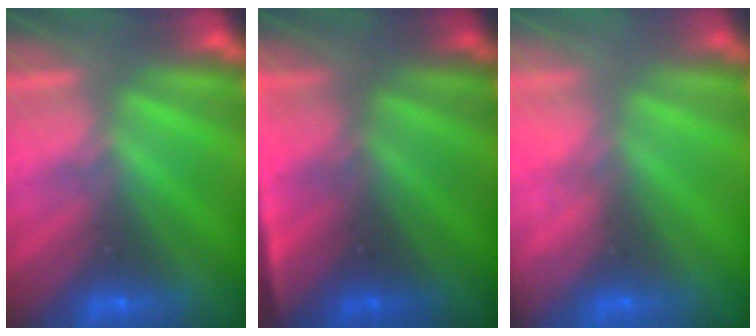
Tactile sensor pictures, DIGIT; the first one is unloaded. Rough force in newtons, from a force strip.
{"total": 4.8}
{"total": 6.9}